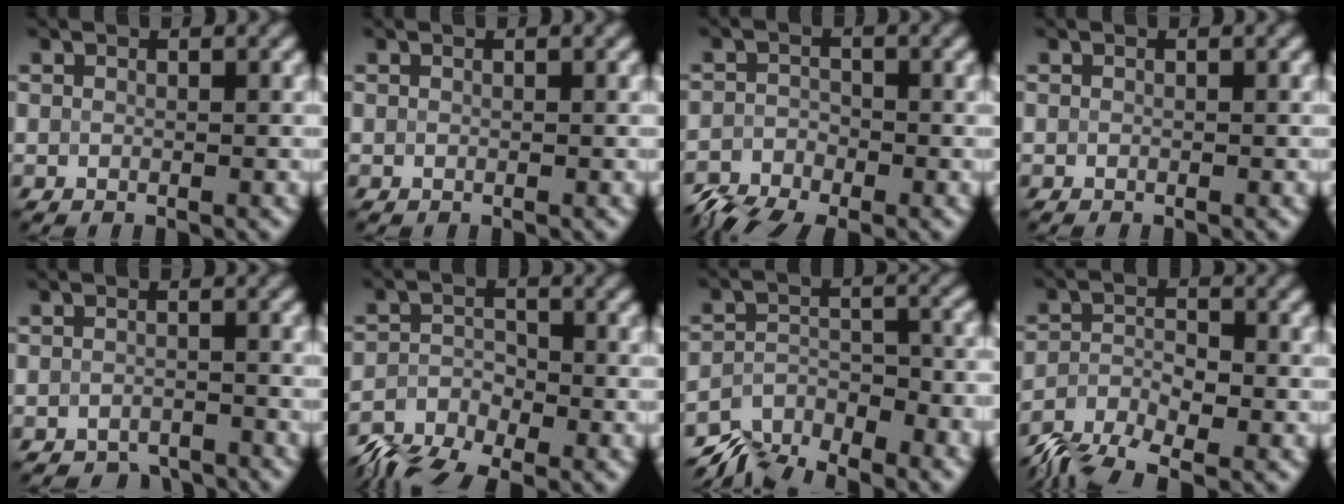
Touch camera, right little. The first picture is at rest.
{"total": 0.0}
{"total": 9.0, "force": [-7.9, 3.8, 2.0], "torque": [-0.024, -0.025, -0.138]}
{"total": 0.0}
{"total": 3.1, "force": [-2.9, 0.9, -0.2], "torque": [0.023, -0.002, -0.059]}
{"total": 10.2, "force": [-9.0, 4.2, 2.1], "torque": [-0.037, -0.028, -0.147]}
{"total": 9.7, "force": [-8.9, 2.5, 2.9], "torque": [-0.043, -0.003, -0.123]}
{"total": 7.2, "force": [-6.8, 1.2, 2.0], "torque": [-0.023, -0.012, -0.107]}